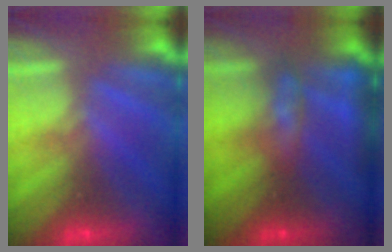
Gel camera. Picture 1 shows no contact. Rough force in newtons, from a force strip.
{"total": 6.4}